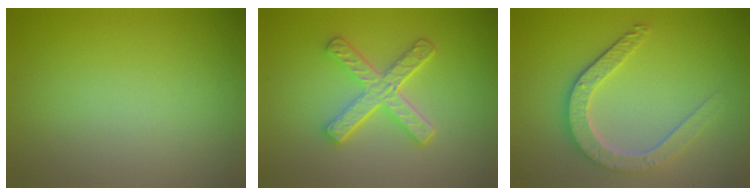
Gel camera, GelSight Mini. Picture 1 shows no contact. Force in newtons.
{"total": 4.9, "press": 3.6, "slide": 3.3}
{"total": 4.5, "press": 3.6, "slide": 2.7}